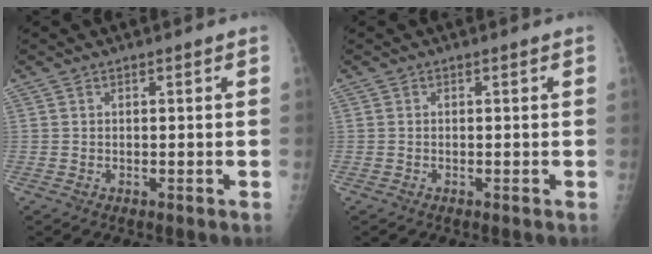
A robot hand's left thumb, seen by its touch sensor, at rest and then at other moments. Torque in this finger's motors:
{"motor_torque": [0.00, 0.00, 0.00, 0.00, 0.00]}